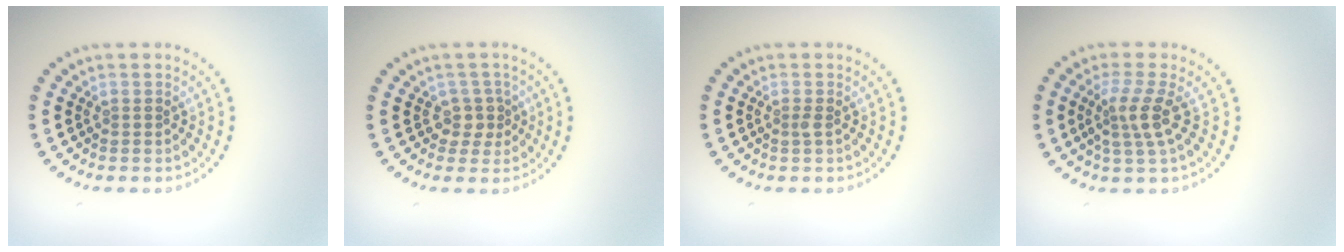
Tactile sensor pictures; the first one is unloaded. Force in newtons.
{"total": 2.0, "press": 1.5, "slide": 1.3}
{"total": 0.6, "press": 0.3, "slide": 0.4}
{"total": 2.8, "press": 2.2, "slide": 1.8}